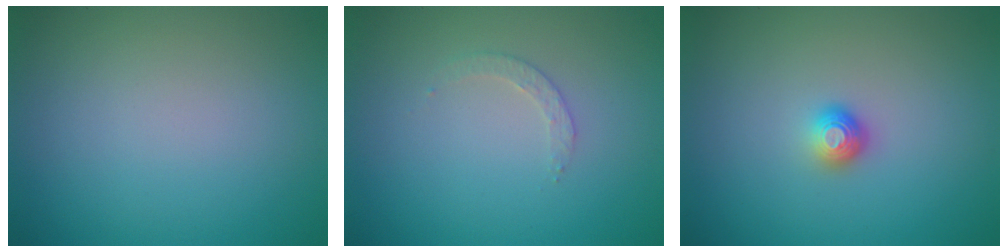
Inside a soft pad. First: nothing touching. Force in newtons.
{"total": 1.2, "press": 1.2, "slide": 0.3}
{"total": 1.5, "press": 1.1, "slide": 1.0}